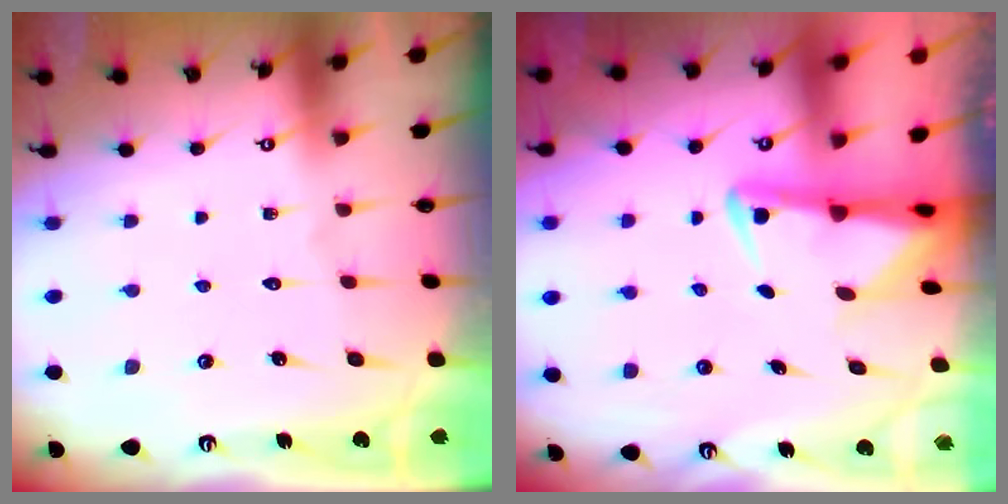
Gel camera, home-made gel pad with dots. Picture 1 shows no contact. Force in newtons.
{"total": 3.3, "press": 3.3, "slide": 0.6}